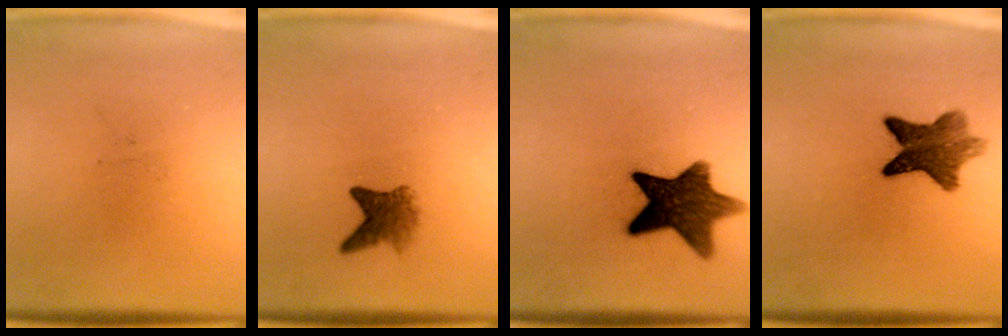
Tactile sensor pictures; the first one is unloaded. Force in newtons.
{"total": 3.4}
{"total": 12.3}
{"total": 8.1}